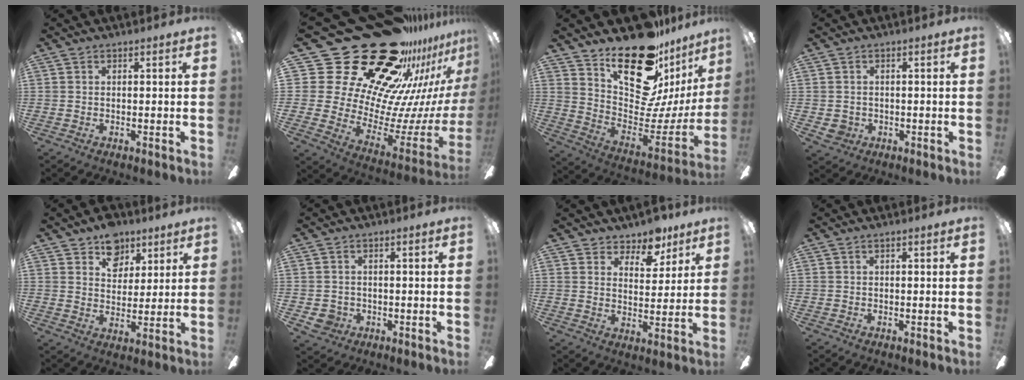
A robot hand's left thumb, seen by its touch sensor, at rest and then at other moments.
{"total": 35.6, "force": [24.7, 17.7, 18.4], "torque": [-0.266, -0.237, 0.500]}
{"total": 23.6, "force": [16.0, 10.5, 13.9], "torque": [-0.210, -0.123, 0.282]}
{"total": 2.9, "force": [-0.2, 2.9, 0.4], "torque": [-0.017, 0.005, -0.003]}
{"total": 9.3, "force": [6.0, 6.5, 2.8], "torque": [-0.026, -0.031, 0.108]}
{"total": 3.8, "force": [-0.7, 3.7, 0.8], "torque": [-0.030, 0.008, -0.013]}
{"total": 7.4, "force": [6.0, 3.9, 2.0], "torque": [-0.026, -0.038, 0.106]}
{"total": 0.0}